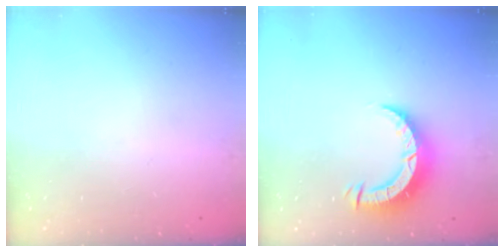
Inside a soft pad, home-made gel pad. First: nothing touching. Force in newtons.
{"total": 7.9, "press": 7.8, "slide": 0.6}